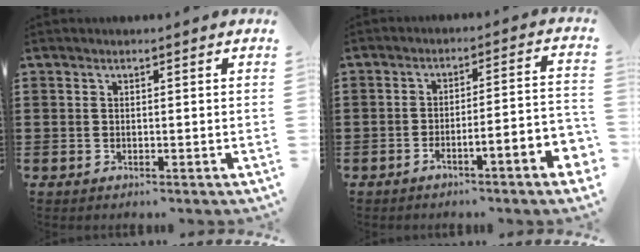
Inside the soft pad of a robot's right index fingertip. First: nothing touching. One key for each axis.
{"total": 4.9, "fx": -3.1, "fy": -0.1, "fz": 3.8, "tx": -0.062, "ty": -0.015, "tz": -0.061}